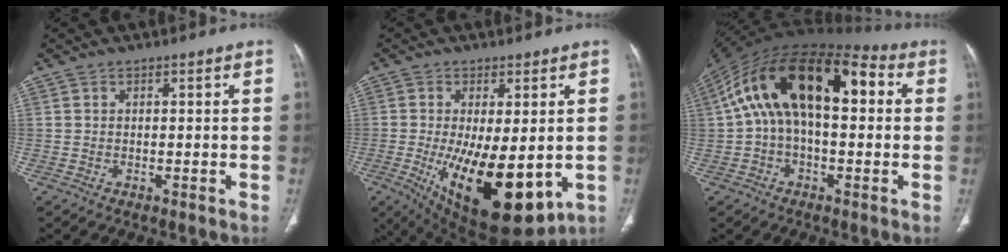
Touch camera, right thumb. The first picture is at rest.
{"total": 18.7, "force": [-3.8, 7.5, 16.7], "torque": [-0.264, -0.030, -0.030]}
{"total": 22.0, "force": [3.7, 11.3, 18.6], "torque": [-0.316, 0.053, 0.049]}